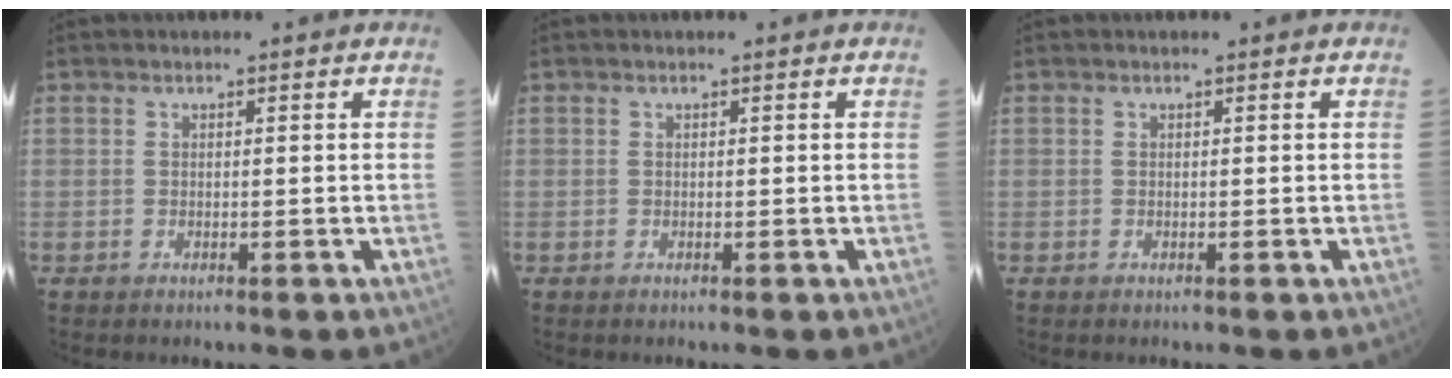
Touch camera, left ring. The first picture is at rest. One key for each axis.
{"total": 0.0}
{"total": 0.0}